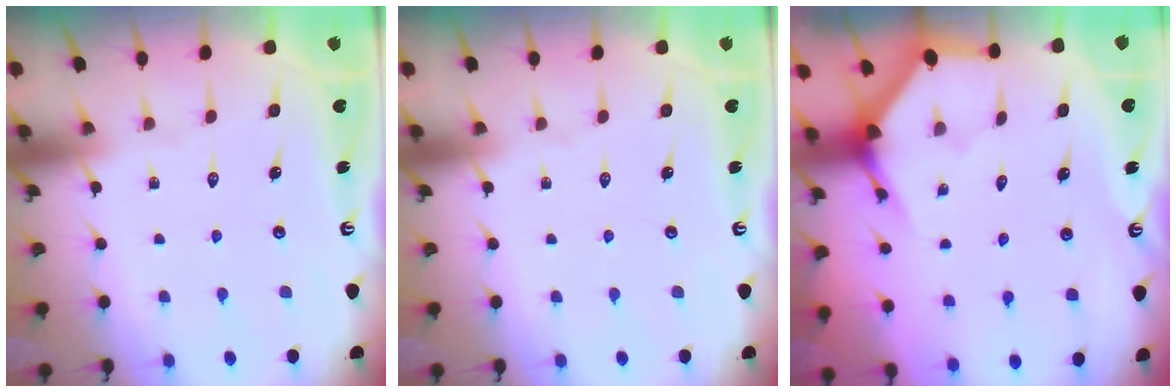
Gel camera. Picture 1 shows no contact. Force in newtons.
{"total": 0.0}
{"total": 3.6, "press": 3.6, "slide": 0.2}